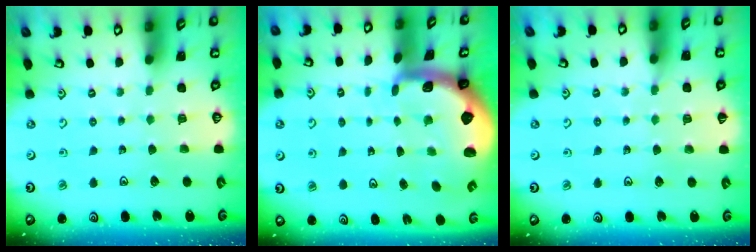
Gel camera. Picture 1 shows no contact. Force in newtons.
{"total": 2.9, "press": 2.9, "slide": 0.5}
{"total": 3.6, "press": 3.5, "slide": 0.6}